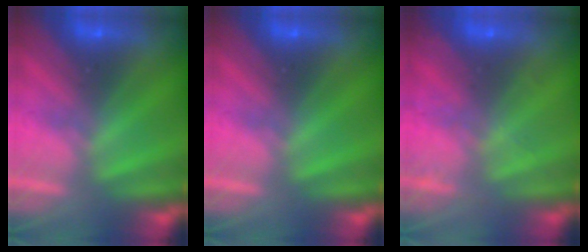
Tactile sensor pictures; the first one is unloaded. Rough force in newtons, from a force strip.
{"total": 0.0}
{"total": 2.1}